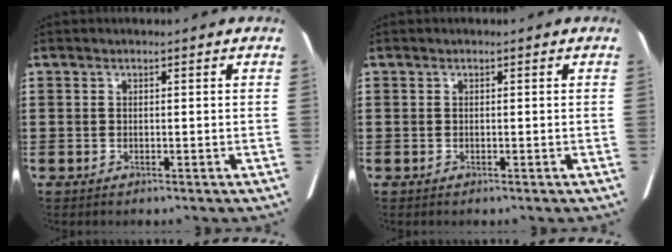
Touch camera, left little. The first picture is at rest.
{"total": 0.0}